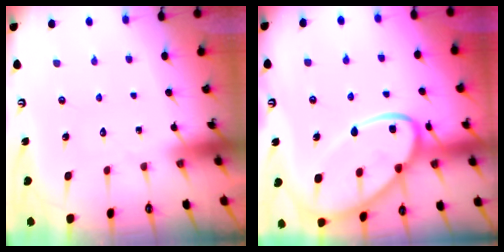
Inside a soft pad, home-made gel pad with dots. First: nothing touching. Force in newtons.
{"total": 19.6, "press": 19.6, "slide": 1.7}